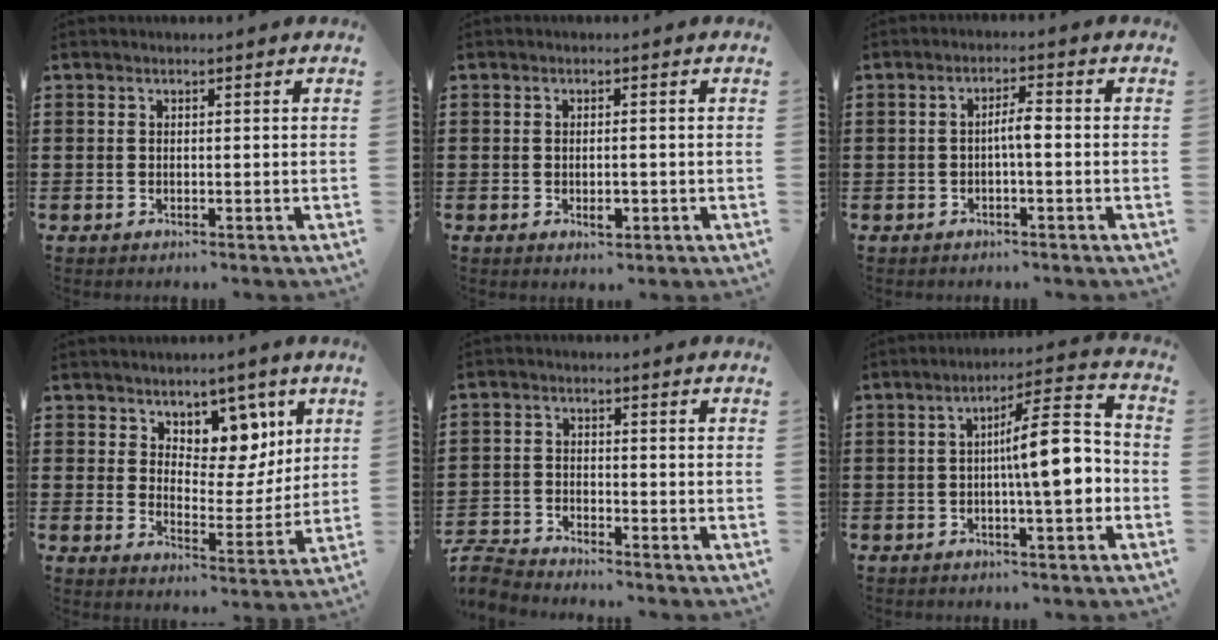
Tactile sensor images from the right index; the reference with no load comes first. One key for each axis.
{"total": 2.3, "fx": -0.7, "fy": 0.8, "fz": 2.1, "tx": -0.038, "ty": 0.000, "tz": -0.011}
{"total": 2.9, "fx": -0.5, "fy": 0.5, "fz": 2.8, "tx": -0.052, "ty": 0.004, "tz": -0.012}
{"total": 7.3, "fx": 4.8, "fy": 4.9, "fz": 2.4, "tx": -0.048, "ty": -0.028, "tz": 0.082}
{"total": 3.3, "fx": -3.3, "fy": 0.3, "fz": 0.2, "tx": -0.016, "ty": -0.001, "tz": -0.073}
{"total": 10.1, "fx": -1.0, "fy": 2.2, "fz": 9.8, "tx": -0.139, "ty": -0.004, "tz": -0.026}